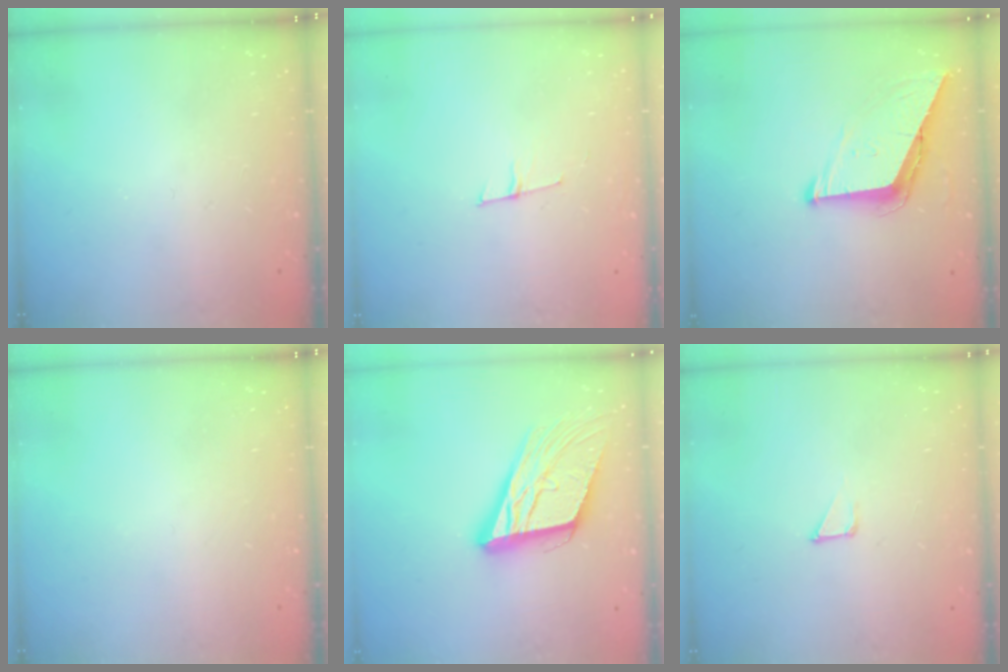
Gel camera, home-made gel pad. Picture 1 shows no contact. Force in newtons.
{"total": 5.3, "press": 4.5, "slide": 2.9}
{"total": 7.7, "press": 7.7, "slide": 0.3}
{"total": 0.0}
{"total": 16.9, "press": 16.5, "slide": 3.6}
{"total": 1.7, "press": 1.7, "slide": 0.0}